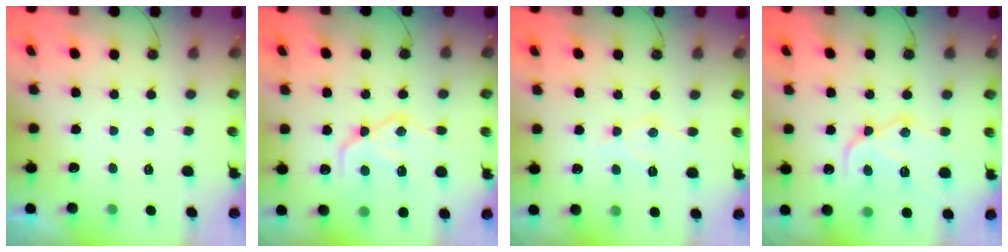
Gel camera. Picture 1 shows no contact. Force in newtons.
{"total": 17.9, "press": 17.8, "slide": 2.1}
{"total": 8.0, "press": 7.9, "slide": 0.7}
{"total": 14.8, "press": 14.8, "slide": 0.7}